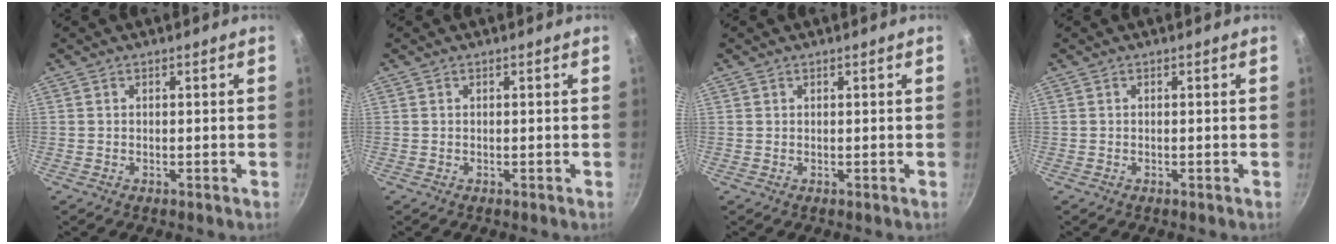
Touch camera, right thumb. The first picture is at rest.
{"total": 0.0}
{"total": 0.0}
{"total": 0.0}